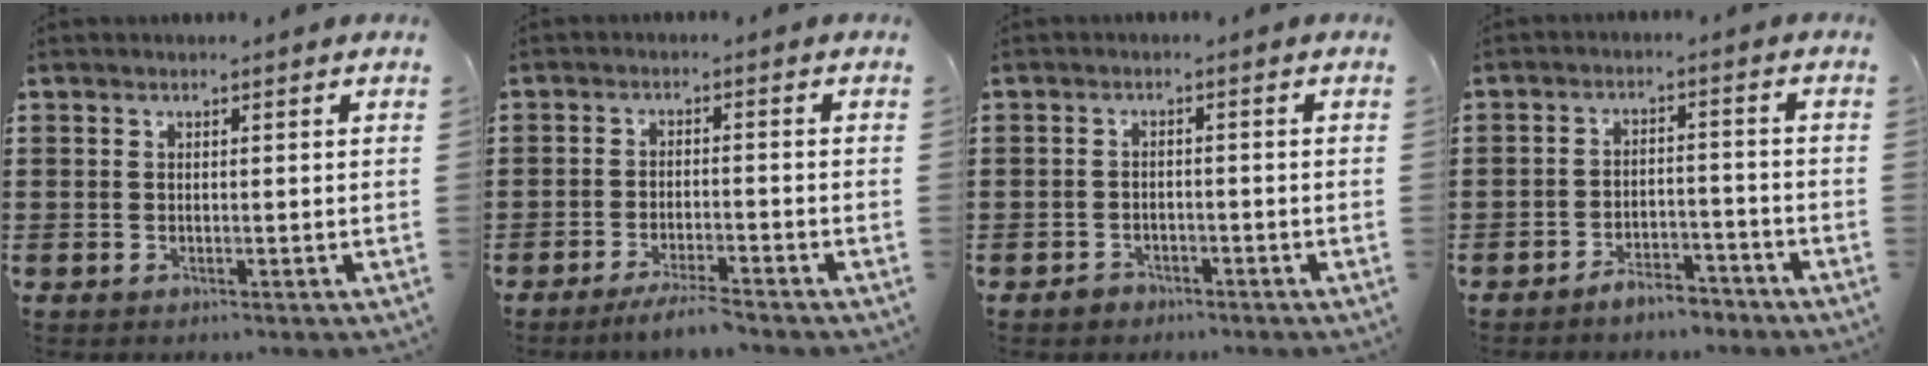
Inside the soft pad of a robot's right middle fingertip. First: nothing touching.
{"total": 3.5, "force": [-3.1, 0.0, 1.7], "torque": [-0.033, -0.004, -0.060]}
{"total": 1.7, "force": [-1.4, 0.8, 0.2], "torque": [-0.010, 0.002, -0.031]}
{"total": 4.0, "force": [-3.8, 0.7, 0.6], "torque": [-0.012, 0.008, -0.078]}